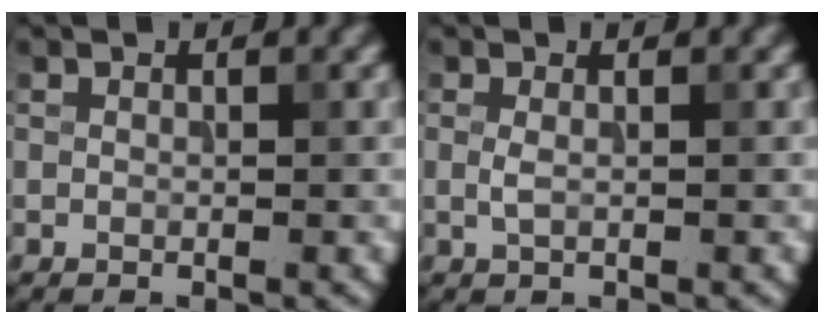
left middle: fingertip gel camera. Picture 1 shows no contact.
{"total": 0.8, "force": [0.1, 0.2, 0.8], "torque": [-0.018, 0.000, 0.001]}